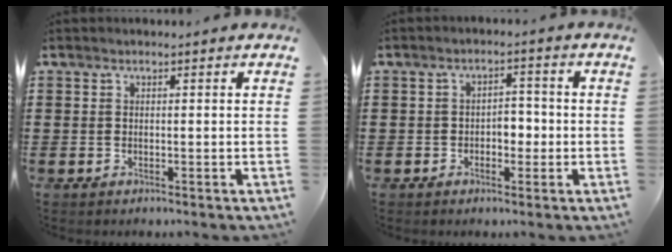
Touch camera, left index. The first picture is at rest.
{"total": 3.0, "force": [-0.9, 1.9, 2.2], "torque": [-0.037, 0.002, -0.024]}